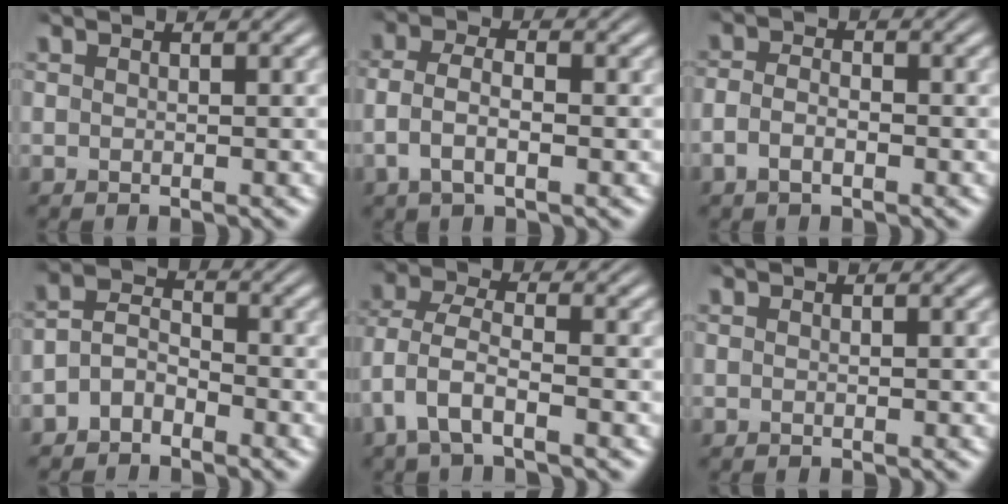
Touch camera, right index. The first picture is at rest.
{"total": 4.0, "force": [-0.8, 2.5, 3.0], "torque": [-0.074, -0.007, -0.013]}
{"total": 2.3, "force": [-1.2, 1.3, 1.5], "torque": [-0.037, -0.004, -0.021]}
{"total": 4.7, "force": [-2.0, 3.8, 1.8], "torque": [-0.032, -0.007, -0.044]}
{"total": 3.4, "force": [-0.4, 2.3, 2.5], "torque": [-0.078, -0.016, -0.003]}
{"total": 0.0}